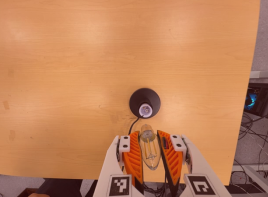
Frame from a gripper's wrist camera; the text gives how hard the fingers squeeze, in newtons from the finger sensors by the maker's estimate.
{"total": 21.9, "left": 23.5, "right": 20.3}